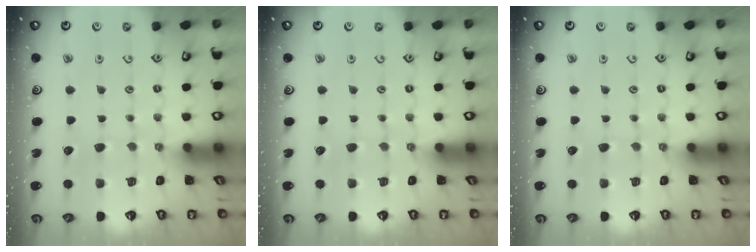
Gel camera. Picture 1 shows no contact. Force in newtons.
{"total": 0.0}
{"total": 0.0}